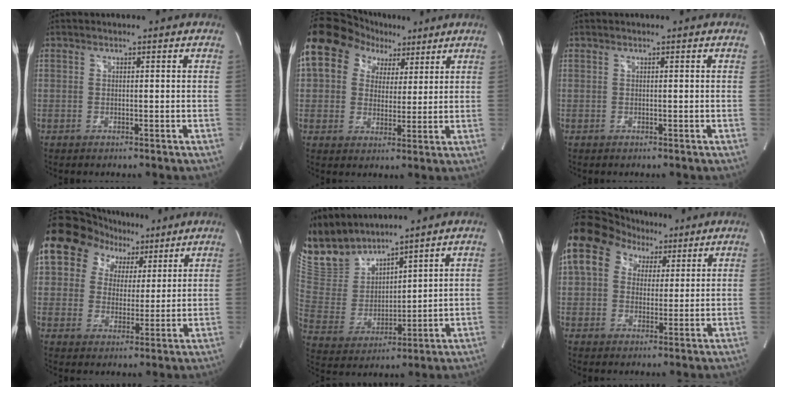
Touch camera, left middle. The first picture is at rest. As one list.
[{"total": 13.1, "force": [6.7, 9.9, 5.5], "torque": [-0.092, 0.054, 0.112]}, {"total": 0.0}, {"total": 11.7, "force": [6.5, 8.8, 4.1], "torque": [-0.059, 0.052, 0.109]}, {"total": 11.0, "force": [10.4, 2.8, 2.5], "torque": [-0.071, 0.007, 0.225]}, {"total": 11.5, "force": [5.0, 8.6, 5.7], "torque": [-0.112, 0.050, 0.085]}]